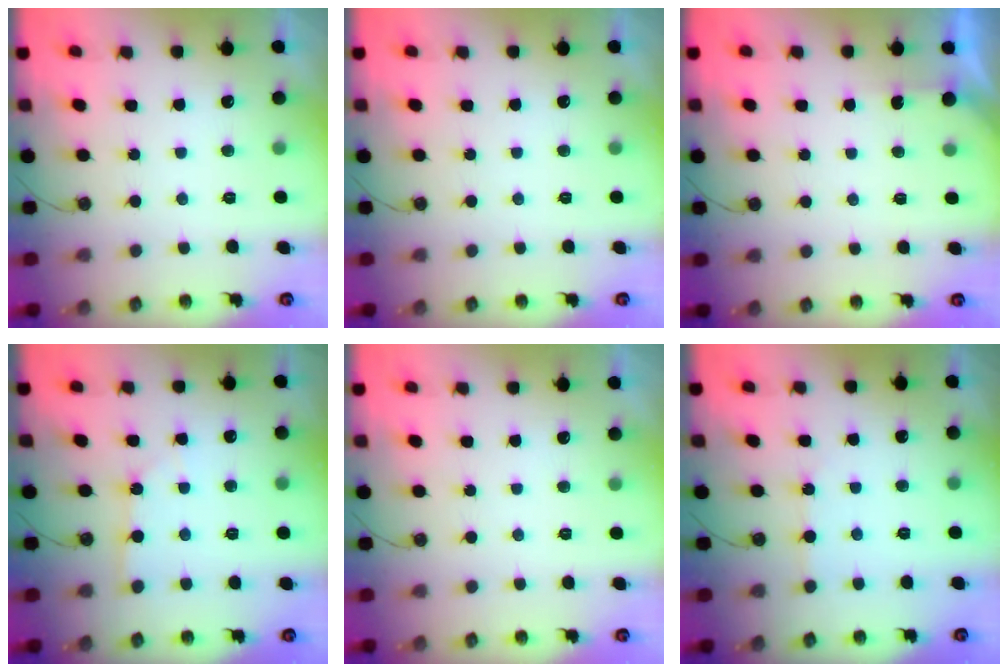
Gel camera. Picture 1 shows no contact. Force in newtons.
{"total": 0.0}
{"total": 2.3, "press": 2.2, "slide": 0.3}
{"total": 2.2, "press": 2.2, "slide": 0.3}
{"total": 0.0}
{"total": 2.8, "press": 2.8, "slide": 0.4}